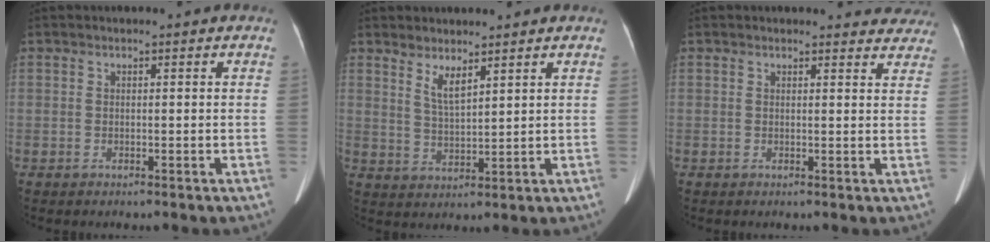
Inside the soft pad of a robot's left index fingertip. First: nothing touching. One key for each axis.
{"total": 3.6, "fx": 2.6, "fy": 0.6, "fz": 2.3, "tx": -0.051, "ty": -0.009, "tz": 0.058}
{"total": 7.7, "fx": 7.4, "fy": 2.3, "fz": 0.5, "tx": 0.034, "ty": -0.012, "tz": 0.048}